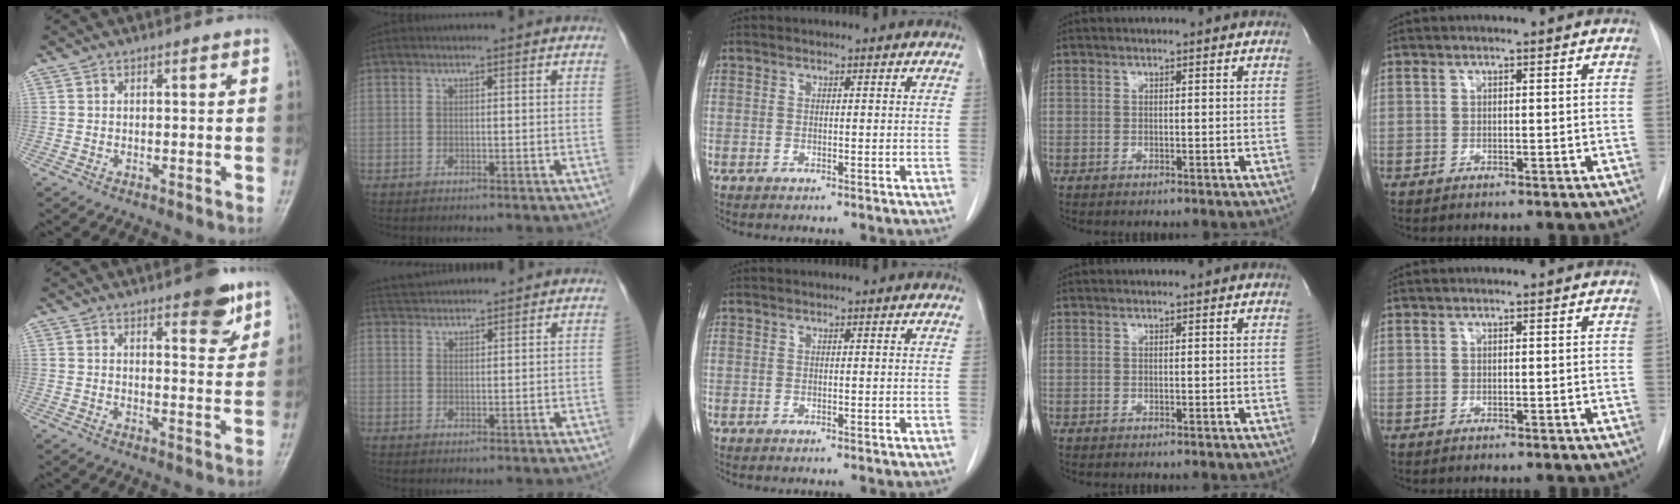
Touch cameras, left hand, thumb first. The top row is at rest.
{"thumb": {"total": 7.0, "force": [4.3, 2.6, 4.9], "torque": [-0.042, -0.023, 0.052]}, "index": {"total": 4.8, "force": [4.7, -0.3, 0.9], "torque": [-0.021, 0.032, 0.089]}}